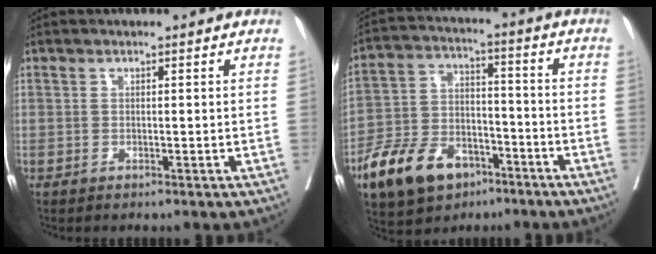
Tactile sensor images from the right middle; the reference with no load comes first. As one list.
[{"total": 12.8, "force": [-7.7, 7.5, 6.9], "torque": [-0.137, 0.004, -0.136]}]